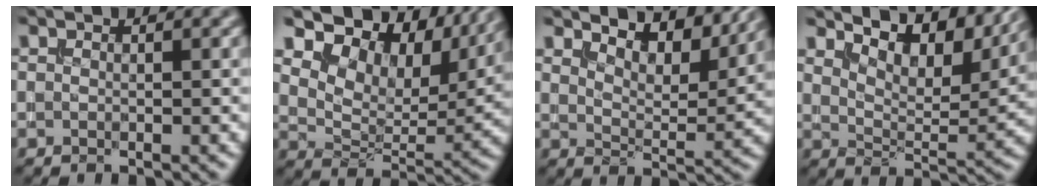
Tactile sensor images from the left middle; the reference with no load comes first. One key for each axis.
{"total": 13.0, "fx": 8.7, "fy": 6.8, "fz": 6.8, "tx": -0.130, "ty": 0.013, "tz": 0.138}
{"total": 6.8, "fx": 5.8, "fy": 1.9, "fz": 3.0, "tx": -0.054, "ty": 0.002, "tz": 0.078}
{"total": 8.7, "fx": 7.0, "fy": 2.7, "fz": 4.5, "tx": -0.076, "ty": 0.001, "tz": 0.102}